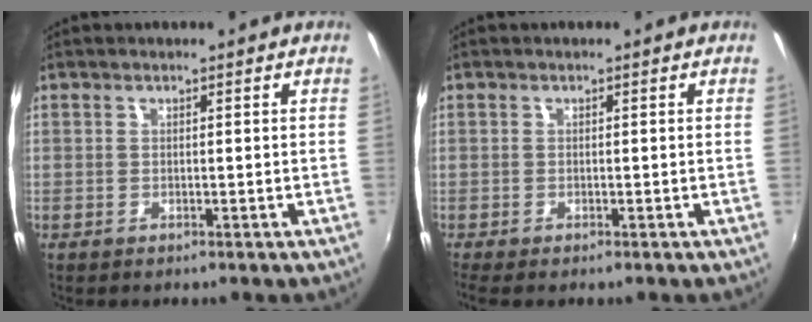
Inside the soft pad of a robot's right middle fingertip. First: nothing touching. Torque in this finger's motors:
{"motor_torque": [0.73, -0.80, 0.16, 0.06]}